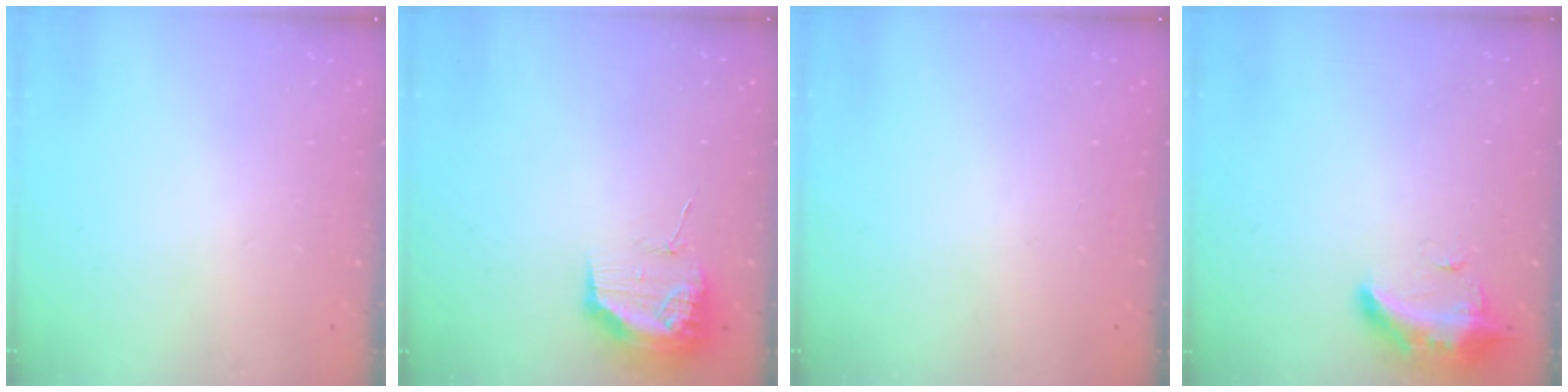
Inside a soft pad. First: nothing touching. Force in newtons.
{"total": 12.3, "press": 12.3, "slide": 1.1}
{"total": 0.0}
{"total": 10.4, "press": 9.8, "slide": 3.5}